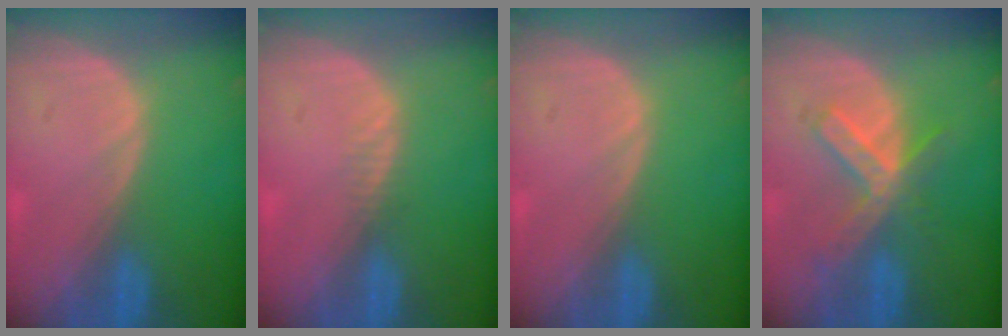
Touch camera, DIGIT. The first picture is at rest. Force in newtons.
{"total": 1.2, "press": 0.9, "slide": 0.8}
{"total": 0.0}
{"total": 6.3, "press": 5.8, "slide": 2.4}